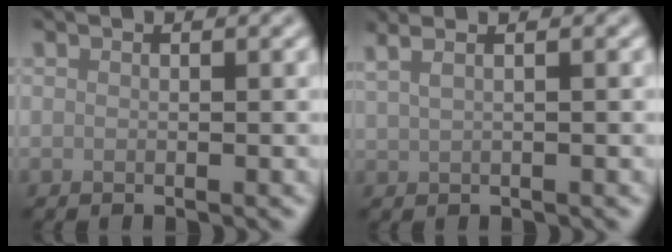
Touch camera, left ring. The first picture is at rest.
{"total": 3.7, "force": [2.3, 1.7, 2.4], "torque": [-0.032, 0.021, 0.016]}